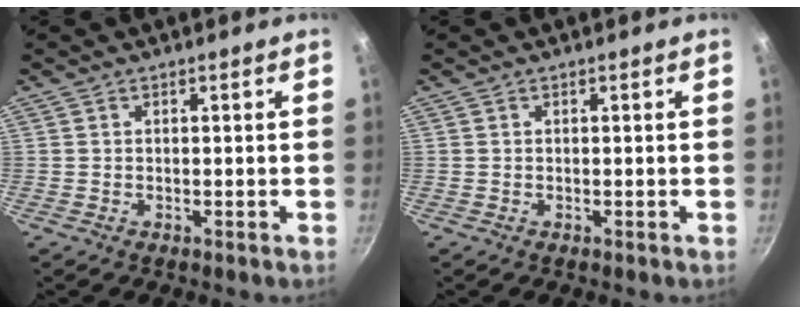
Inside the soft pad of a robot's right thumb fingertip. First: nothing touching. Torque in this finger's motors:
{"motor_torque": [0.00, 0.00, 0.15, -0.16, 0.00]}